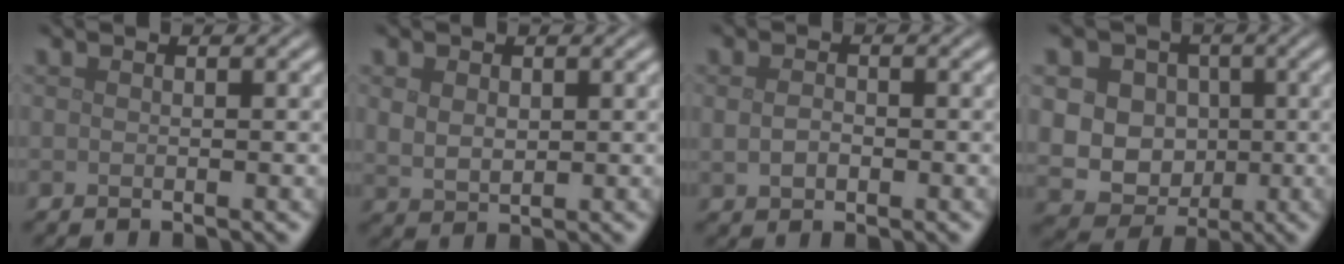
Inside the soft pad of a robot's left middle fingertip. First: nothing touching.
{"total": 2.3, "force": [0.7, 1.6, 1.4], "torque": [-0.034, -0.003, 0.018]}
{"total": 1.7, "force": [0.0, 1.1, 1.2], "torque": [-0.029, -0.002, 0.001]}
{"total": 11.5, "force": [1.4, 10.3, 4.9], "torque": [-0.099, 0.022, 0.015]}